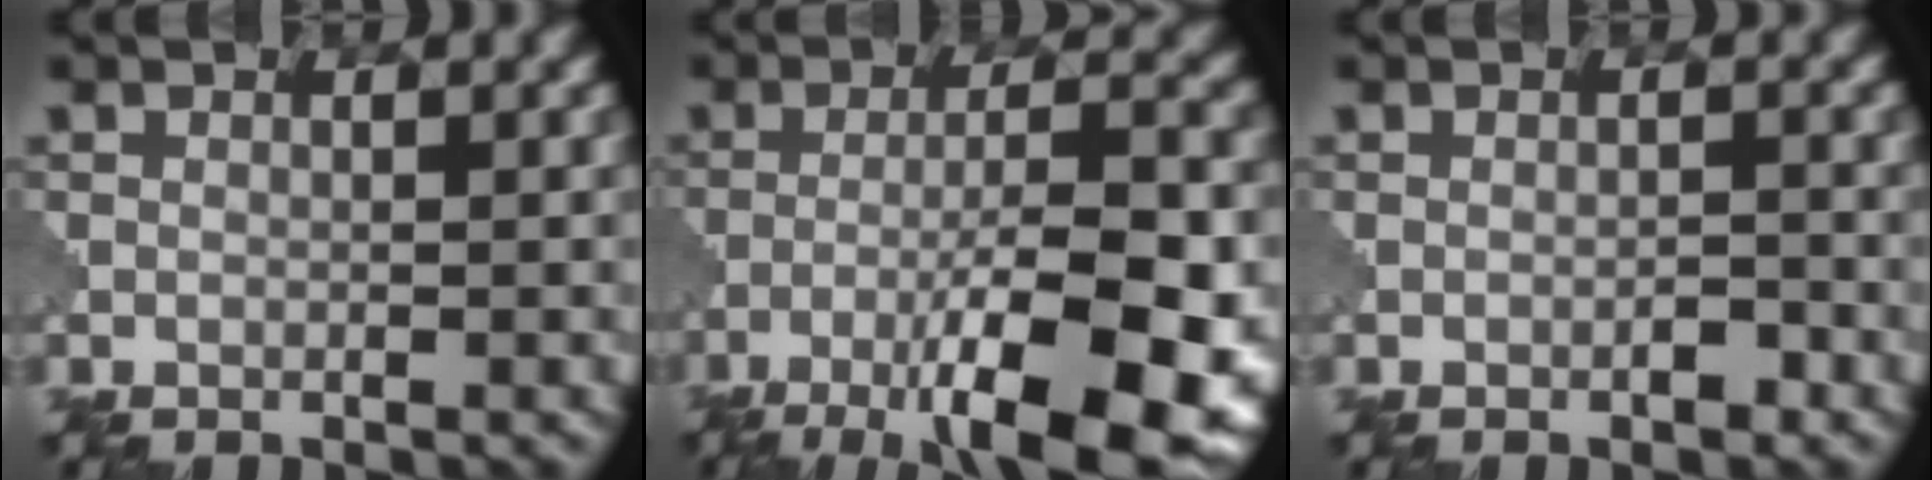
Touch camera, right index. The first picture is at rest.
{"total": 12.7, "force": [-6.3, 3.1, 10.6], "torque": [-0.172, -0.004, -0.099]}
{"total": 1.0, "force": [-0.7, 0.3, 0.7], "torque": [-0.011, 0.002, -0.012]}